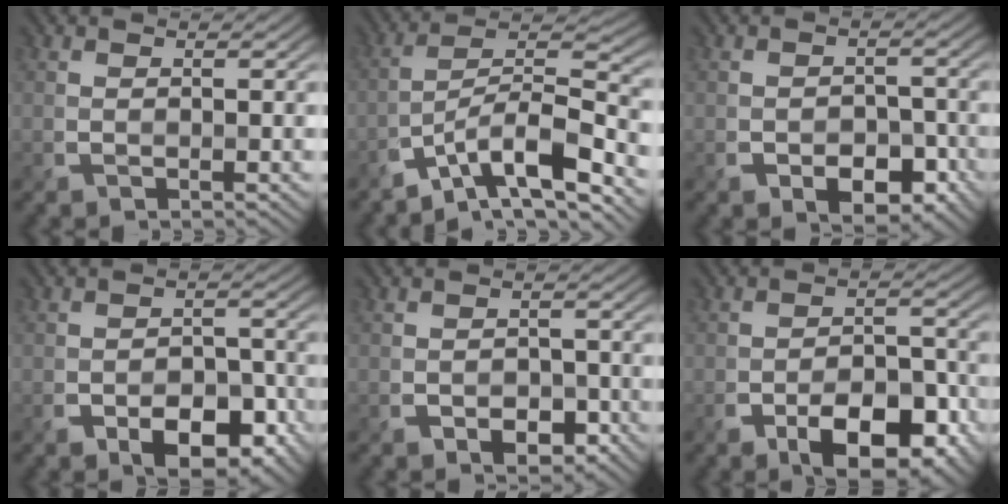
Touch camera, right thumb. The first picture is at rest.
{"total": 11.2, "force": [-7.6, 2.6, 7.7], "torque": [-0.126, 0.008, -0.141]}
{"total": 4.9, "force": [-2.4, 3.1, 2.9], "torque": [-0.042, -0.013, -0.034]}
{"total": 6.7, "force": [-3.3, 3.9, 4.4], "torque": [-0.066, -0.017, -0.044]}
{"total": 3.2, "force": [-1.6, 2.2, 1.8], "torque": [-0.029, -0.012, -0.022]}
{"total": 8.6, "force": [-4.4, 4.2, 6.1], "torque": [-0.097, -0.007, -0.066]}